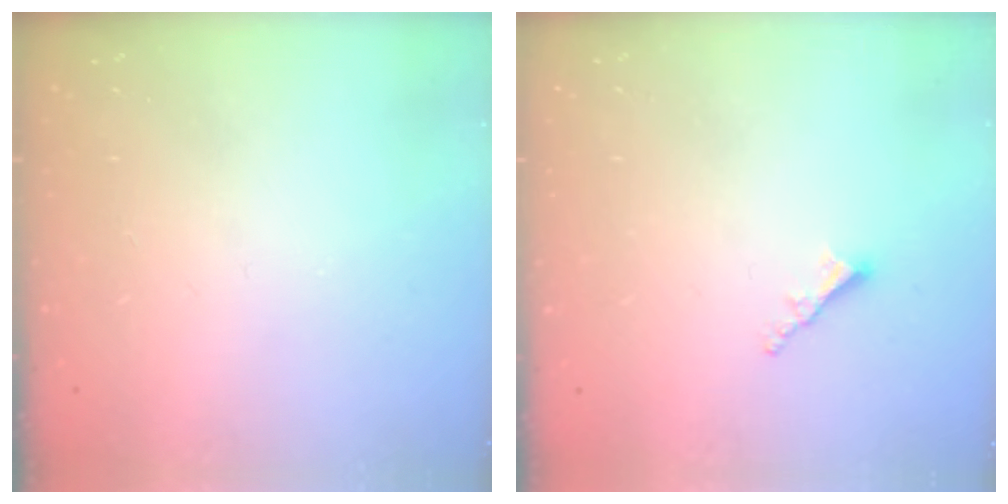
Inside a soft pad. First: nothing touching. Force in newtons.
{"total": 2.0, "press": 2.0, "slide": 0.5}